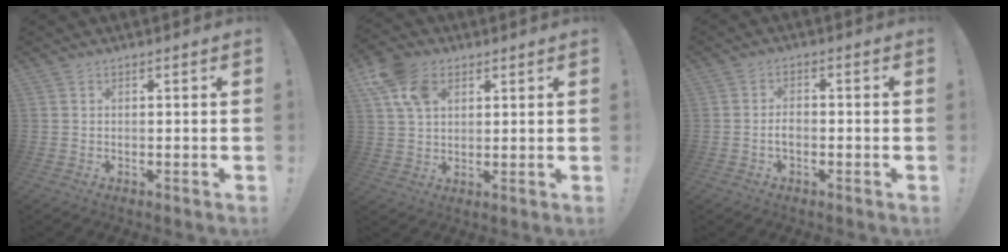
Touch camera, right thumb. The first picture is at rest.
{"total": 10.7, "force": [4.9, 7.3, 6.1], "torque": [-0.115, -0.005, 0.096]}
{"total": 2.5, "force": [-0.8, 1.2, 2.0], "torque": [-0.041, 0.000, -0.015]}